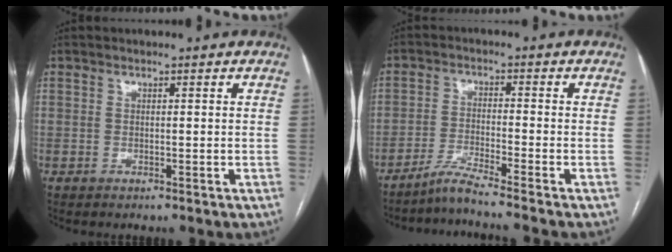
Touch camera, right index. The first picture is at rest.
{"total": 5.0, "force": [-4.3, -1.8, 1.7], "torque": [-0.040, -0.024, -0.085]}